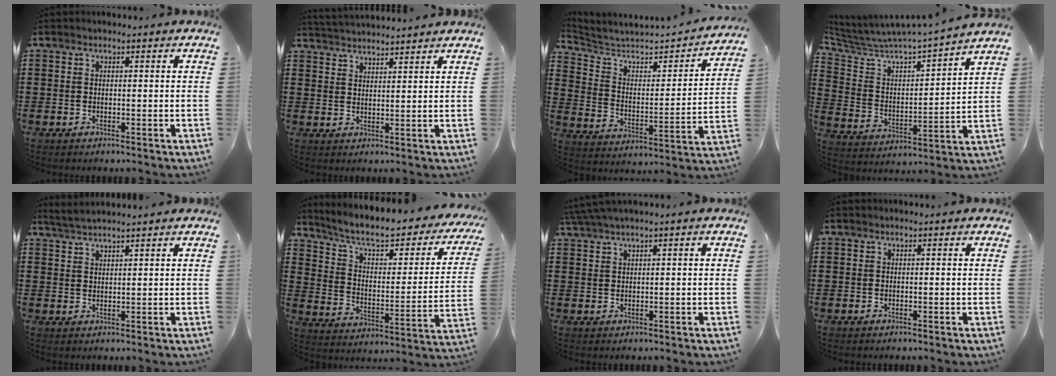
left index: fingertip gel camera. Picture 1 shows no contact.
{"total": 2.8, "force": [2.7, -0.3, -0.2], "torque": [-0.005, -0.008, 0.051]}
{"total": 4.3, "force": [3.7, 1.2, 1.7], "torque": [-0.059, -0.030, 0.053]}
{"total": 4.8, "force": [4.6, 0.5, 1.4], "torque": [-0.056, -0.051, 0.069]}
{"total": 2.3, "force": [2.2, -0.3, 0.4], "torque": [-0.014, 0.000, 0.043]}
{"total": 6.9, "force": [5.4, 1.7, 4.0], "torque": [-0.101, -0.036, 0.087]}
{"total": 2.0, "force": [1.5, -0.4, 1.3], "torque": [-0.026, 0.001, 0.028]}
{"total": 0.0}